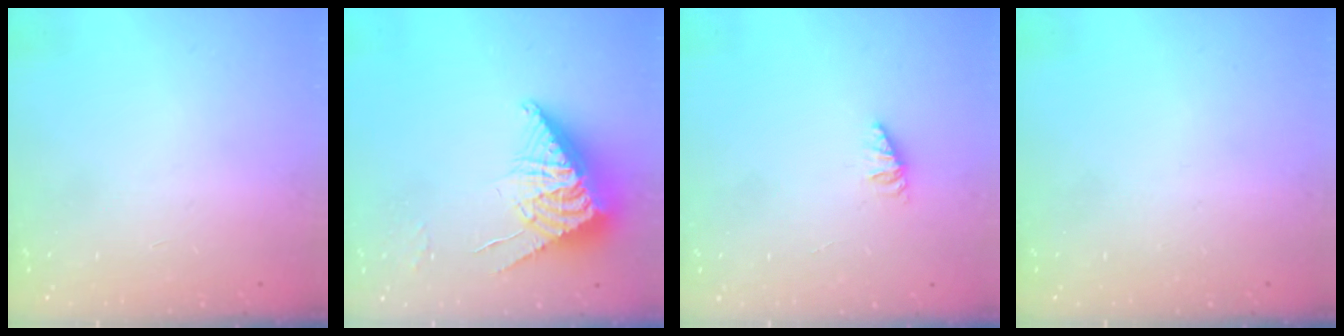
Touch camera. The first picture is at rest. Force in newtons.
{"total": 10.3, "press": 10.2, "slide": 0.9}
{"total": 1.3, "press": 1.2, "slide": 0.2}
{"total": 0.0}